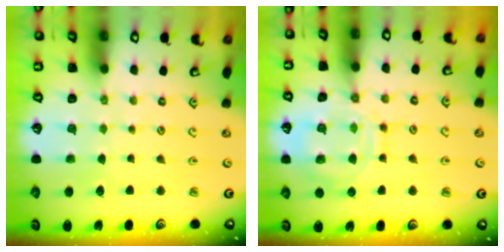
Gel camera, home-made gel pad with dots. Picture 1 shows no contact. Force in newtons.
{"total": 12.7, "press": 12.7, "slide": 1.0}